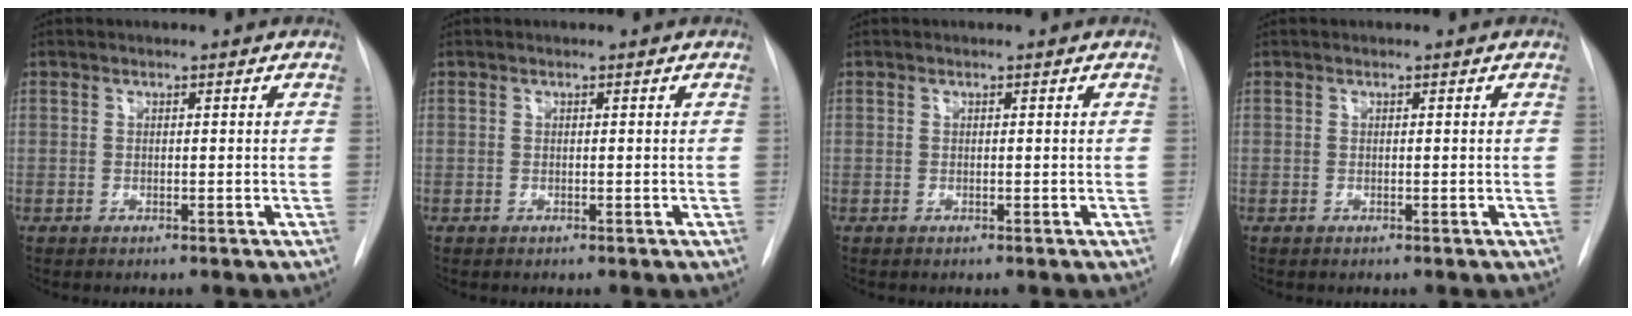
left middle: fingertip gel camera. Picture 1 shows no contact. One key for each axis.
{"total": 0.0}
{"total": 0.0}
{"total": 0.0}